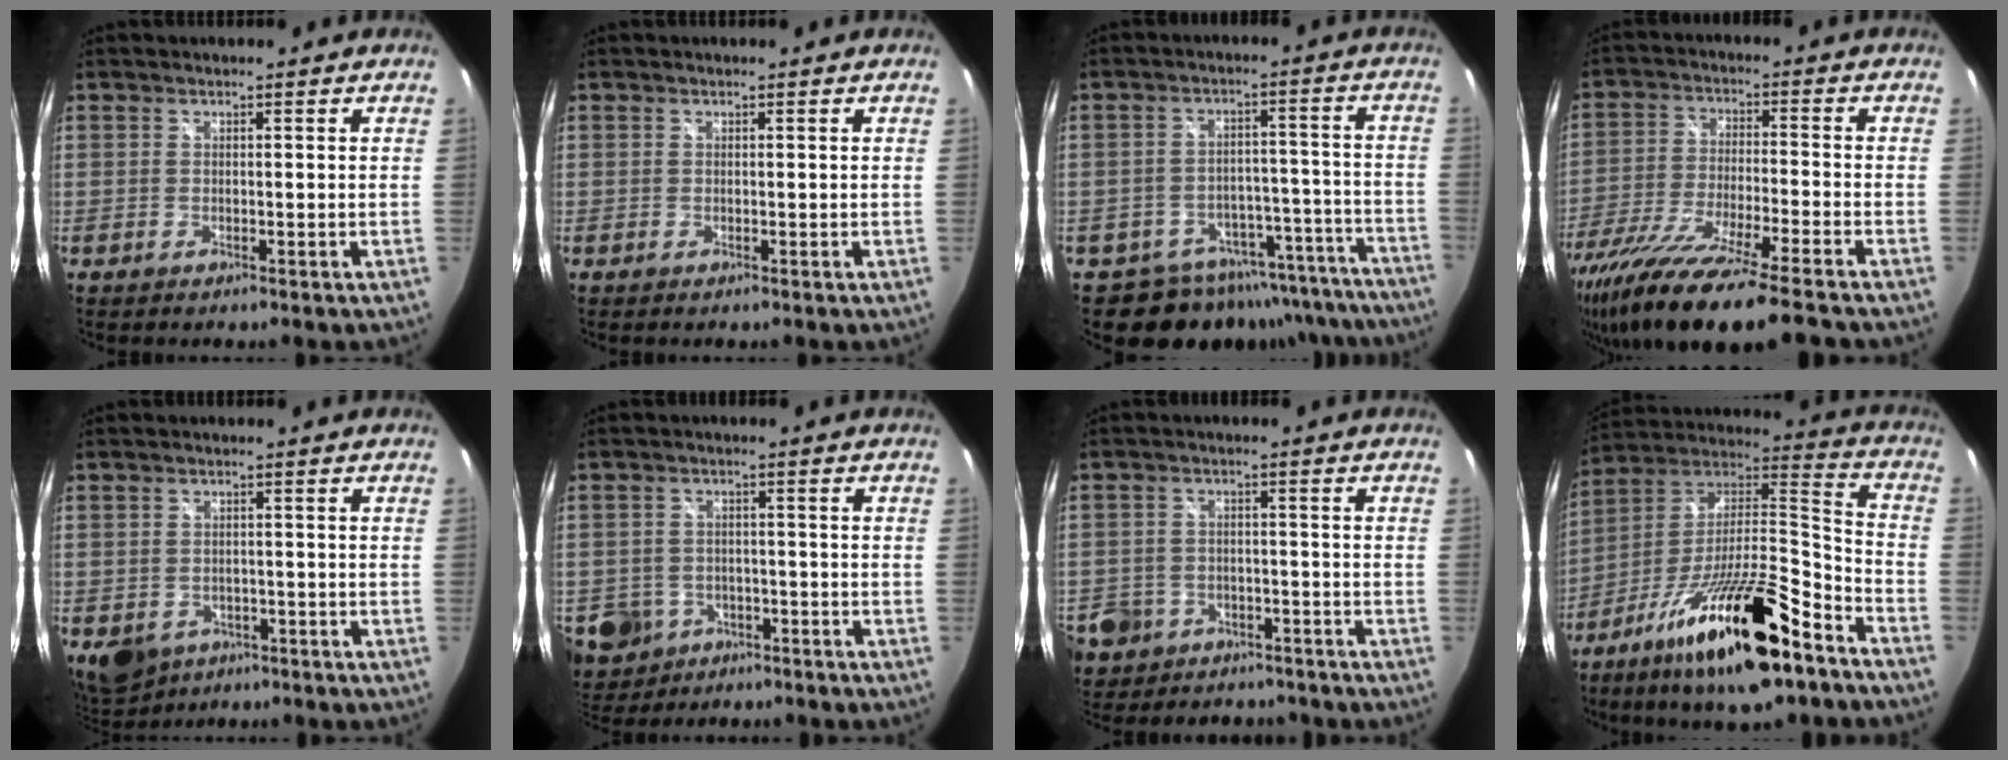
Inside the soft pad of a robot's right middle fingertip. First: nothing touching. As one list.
[{"total": 0.0}, {"total": 18.5, "force": [-16.1, 8.2, 3.7], "torque": [-0.058, 0.048, -0.194]}, {"total": 20.8, "force": [-16.7, 1.2, 12.4], "torque": [-0.241, -0.062, -0.289]}, {"total": 8.1, "force": [-4.1, 5.9, 3.7], "torque": [-0.080, -0.021, -0.051]}, {"total": 10.5, "force": [-4.8, 8.6, 3.6], "torque": [-0.111, 0.001, -0.060]}, {"total": 13.3, "force": [-7.5, 9.9, 4.6], "torque": [-0.137, 0.017, -0.097]}, {"total": 24.9, "force": [-15.1, 6.6, 18.6], "torque": [-0.323, -0.014, -0.256]}]